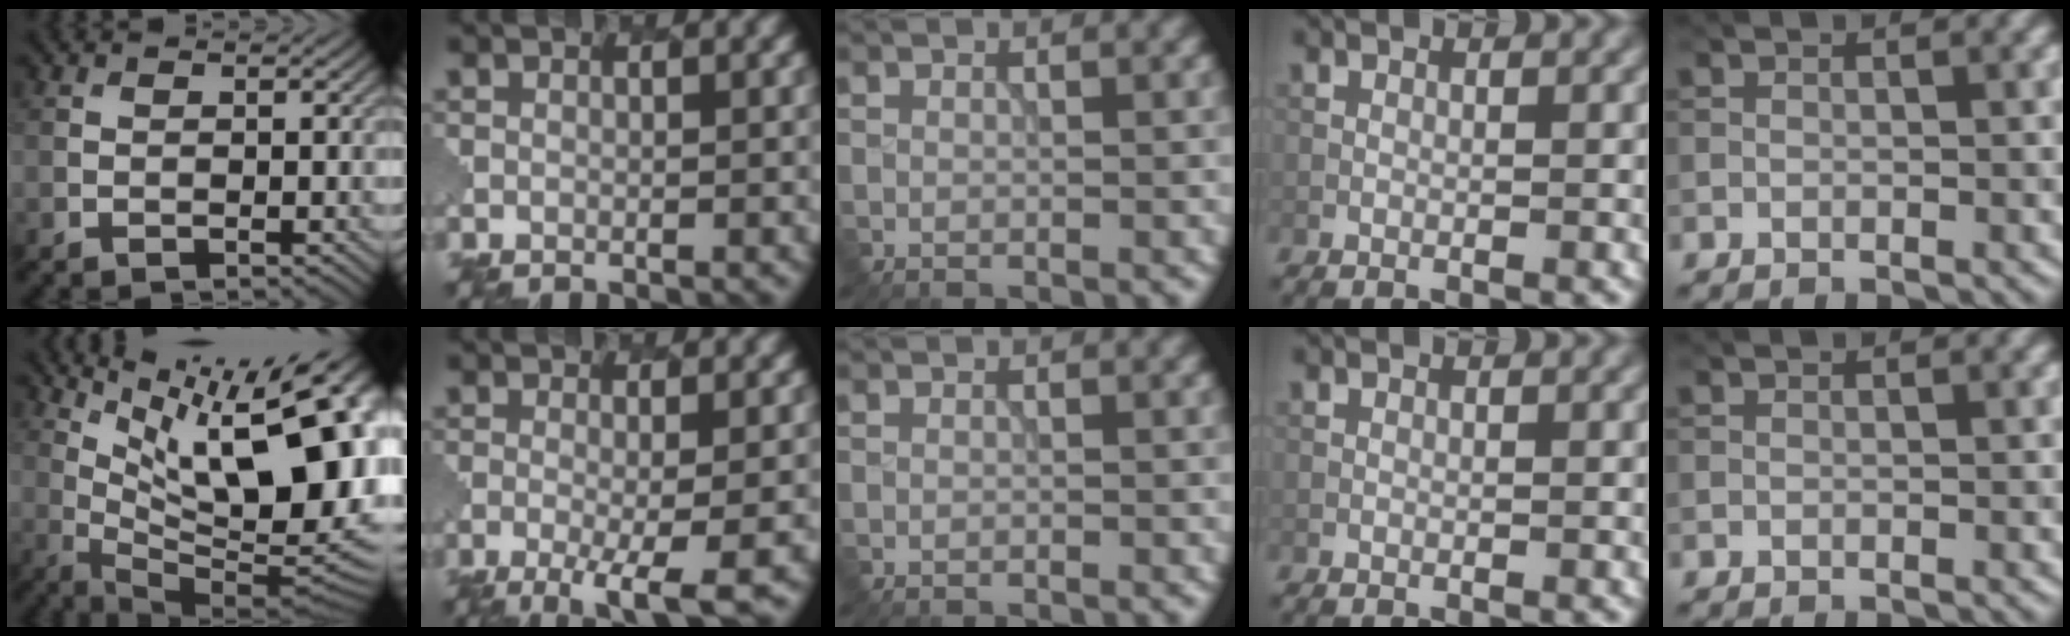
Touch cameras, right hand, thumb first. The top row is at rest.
{"thumb": {"total": 17.7, "force": [6.3, 5.6, 15.6], "torque": [-0.221, 0.019, 0.116]}, "index": {"total": 6.0, "force": [-2.7, 1.4, 5.1], "torque": [-0.068, -0.006, -0.039]}}